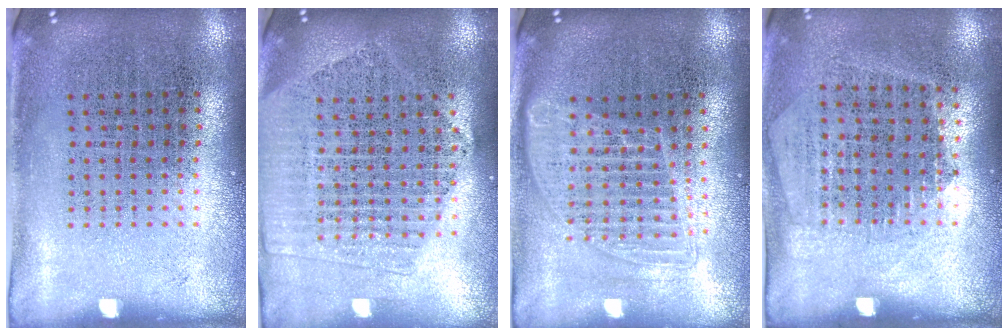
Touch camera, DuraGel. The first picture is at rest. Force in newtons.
{"total": 2.1, "press": 1.9, "slide": 0.8}
{"total": 1.4, "press": 1.2, "slide": 0.7}
{"total": 1.2, "press": 1.1, "slide": 0.5}